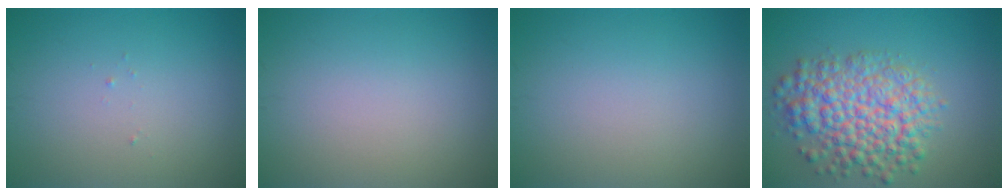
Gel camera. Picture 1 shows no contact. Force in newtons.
{"total": 0.0}
{"total": 0.0}
{"total": 7.5, "press": 7.5, "slide": 0.3}